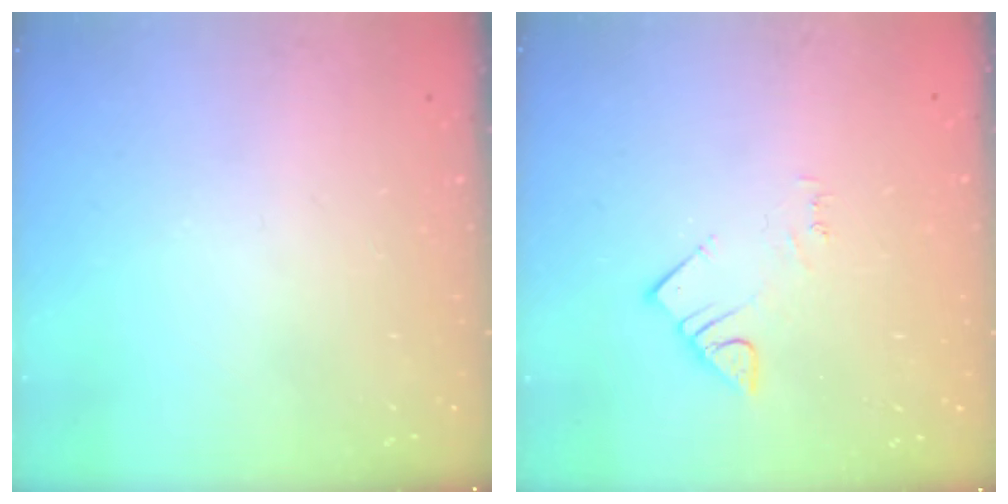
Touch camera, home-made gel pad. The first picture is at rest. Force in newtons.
{"total": 3.0, "press": 3.0, "slide": 0.3}